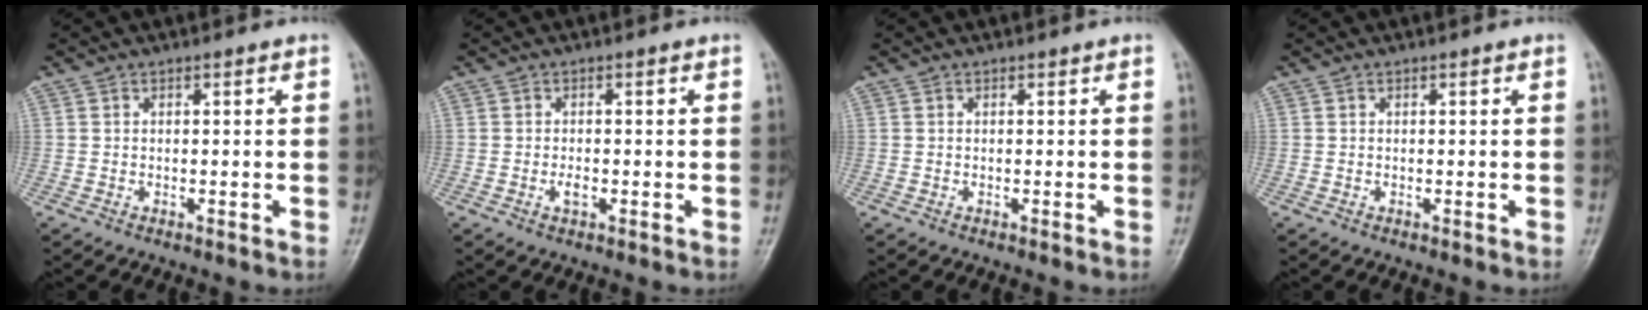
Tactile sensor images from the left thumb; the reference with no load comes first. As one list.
[{"total": 1.9, "force": [-0.4, 0.9, 1.6], "torque": [-0.026, 0.002, -0.008]}, {"total": 0.0}, {"total": 0.0}]